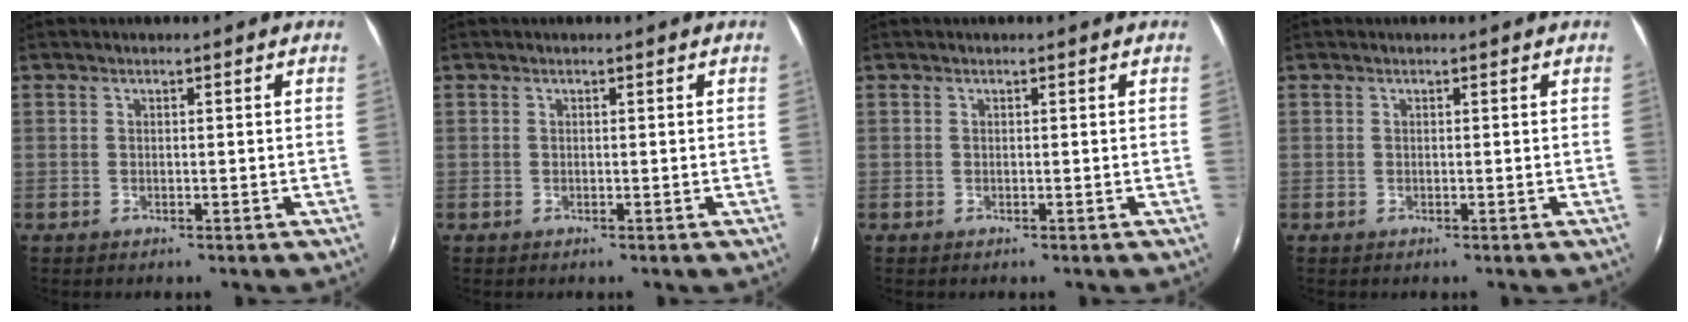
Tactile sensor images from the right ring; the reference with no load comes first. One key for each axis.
{"total": 0.0}
{"total": 0.0}
{"total": 0.0}